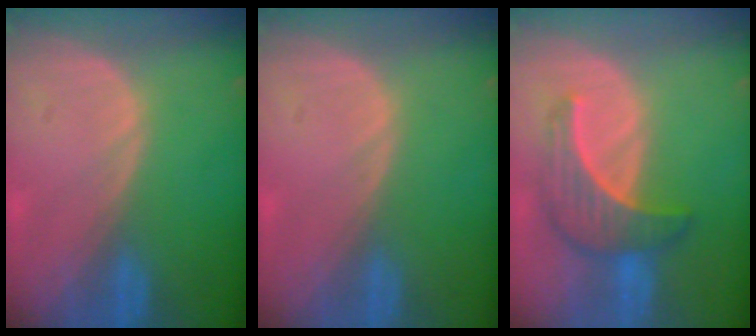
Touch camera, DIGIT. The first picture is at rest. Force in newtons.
{"total": 0.0}
{"total": 6.7, "press": 6.7, "slide": 0.7}